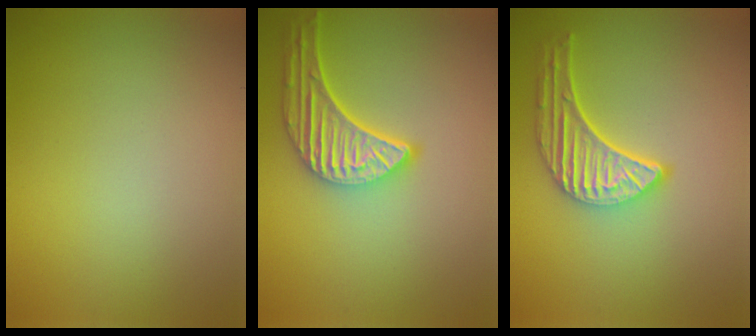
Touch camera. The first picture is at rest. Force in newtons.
{"total": 5.2, "press": 4.2, "slide": 3.2}
{"total": 4.9, "press": 3.9, "slide": 3.0}